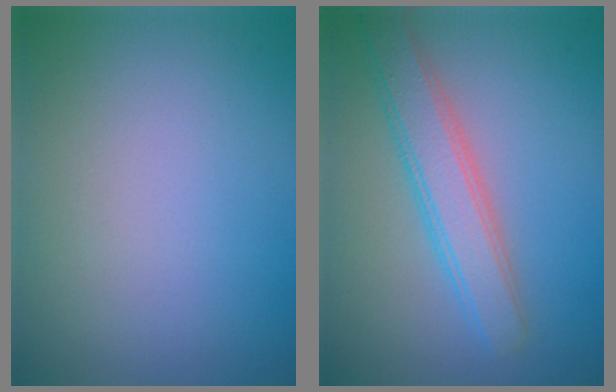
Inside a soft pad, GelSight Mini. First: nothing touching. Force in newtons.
{"total": 4.4, "press": 4.4, "slide": 0.2}